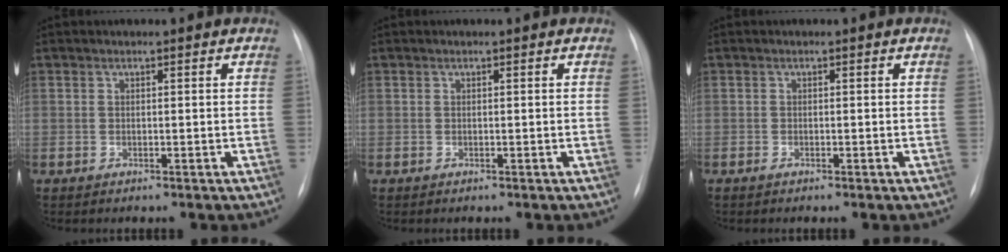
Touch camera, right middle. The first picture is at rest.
{"total": 0.0}
{"total": 0.5, "force": [-0.3, 0.1, 0.4], "torque": [-0.007, 0.000, -0.007]}